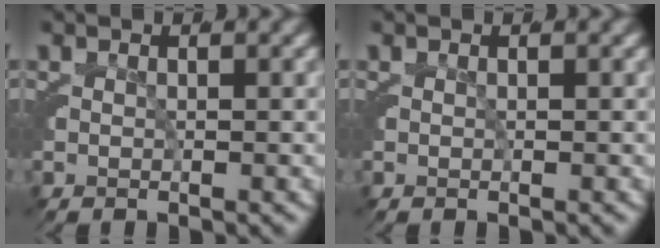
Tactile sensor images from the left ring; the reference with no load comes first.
{"total": 0.0}